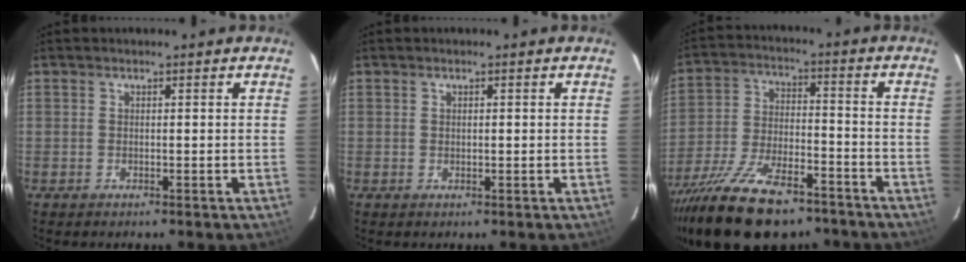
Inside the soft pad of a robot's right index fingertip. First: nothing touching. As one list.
[{"total": 0.5, "force": [0.2, 0.3, 0.4], "torque": [-0.007, 0.003, 0.005]}, {"total": 20.8, "force": [-15.1, 8.1, 11.7], "torque": [-0.236, -0.032, -0.249]}]